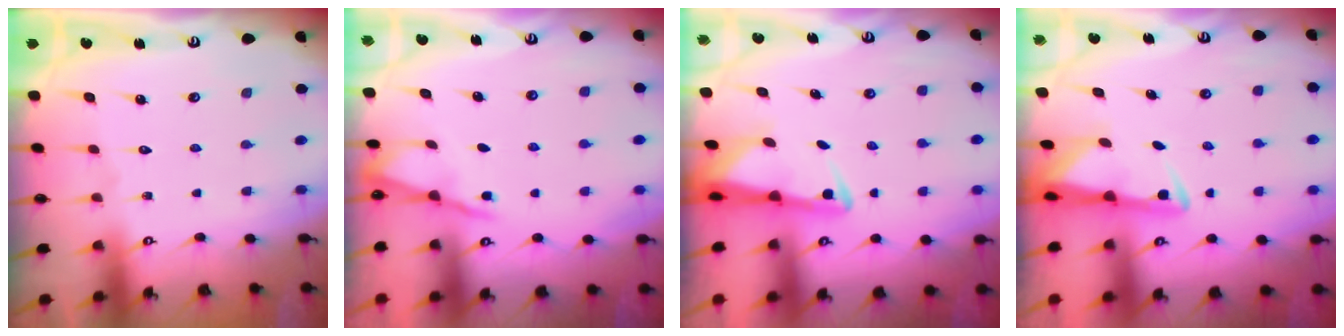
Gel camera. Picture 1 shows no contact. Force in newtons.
{"total": 2.8, "press": 2.8, "slide": 0.4}
{"total": 3.0, "press": 2.9, "slide": 0.6}
{"total": 2.8, "press": 2.8, "slide": 0.4}